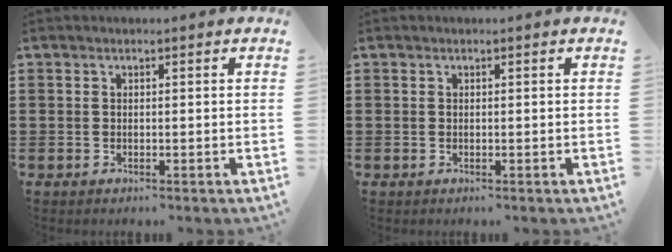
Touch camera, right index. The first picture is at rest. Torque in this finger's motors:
{"motor_torque": [0.00, 0.00, 0.00, -0.01]}